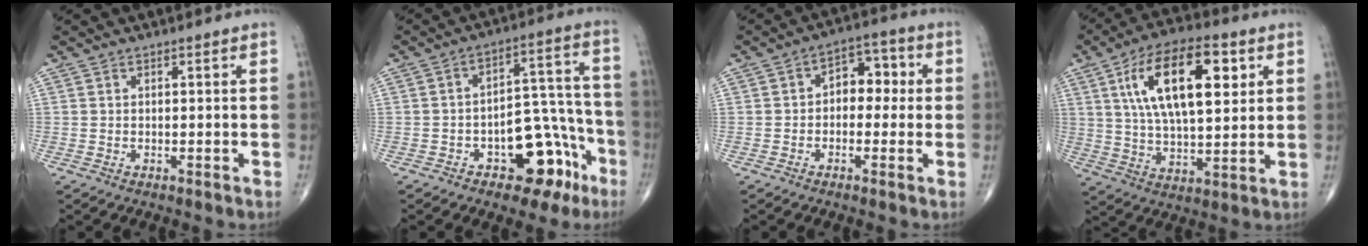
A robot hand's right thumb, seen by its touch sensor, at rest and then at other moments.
{"total": 13.9, "force": [-6.7, 7.7, 9.4], "torque": [-0.070, 0.065, -0.087]}
{"total": 7.1, "force": [0.2, 4.8, 5.1], "torque": [-0.035, 0.027, -0.008]}
{"total": 18.8, "force": [6.2, 8.2, 15.7], "torque": [-0.256, -0.006, 0.106]}